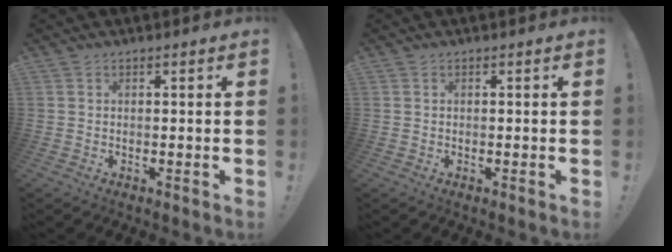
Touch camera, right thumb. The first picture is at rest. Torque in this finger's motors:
{"motor_torque": [-0.05, 0.12, -0.15, 0.08, 0.02]}